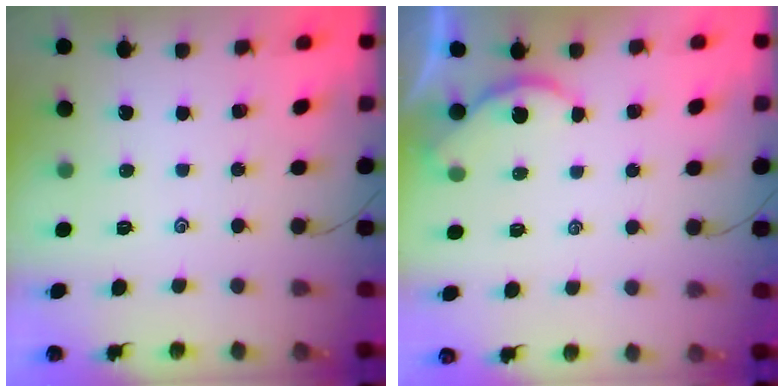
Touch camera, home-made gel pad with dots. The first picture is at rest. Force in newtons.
{"total": 1.3, "press": 1.3, "slide": 0.2}